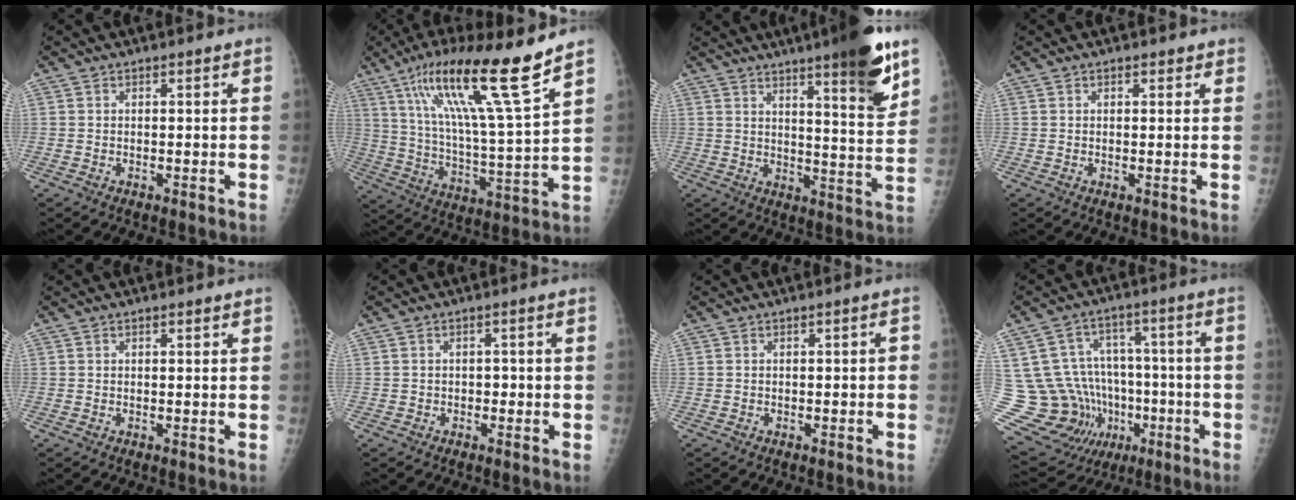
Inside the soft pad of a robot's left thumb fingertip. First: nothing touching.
{"total": 20.6, "force": [13.2, 1.1, 15.7], "torque": [-0.256, -0.056, 0.228]}
{"total": 14.5, "force": [9.0, 2.0, 11.2], "torque": [-0.140, -0.054, 0.130]}
{"total": 1.3, "force": [1.0, 0.8, 0.5], "torque": [0.004, -0.004, 0.008]}
{"total": 0.7, "force": [0.5, 0.3, 0.4], "torque": [-0.006, -0.003, 0.006]}
{"total": 1.2, "force": [-0.4, 1.1, 0.4], "torque": [0.003, 0.006, -0.007]}
{"total": 1.0, "force": [-0.3, 0.6, 0.7], "torque": [-0.006, 0.010, -0.007]}
{"total": 21.8, "force": [-3.3, 19.0, 10.1], "torque": [-0.182, 0.066, -0.022]}